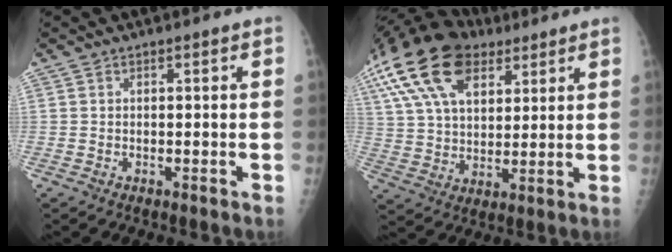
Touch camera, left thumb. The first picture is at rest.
{"total": 25.6, "force": [13.1, 15.3, 15.9], "torque": [-0.345, 0.029, 0.240]}